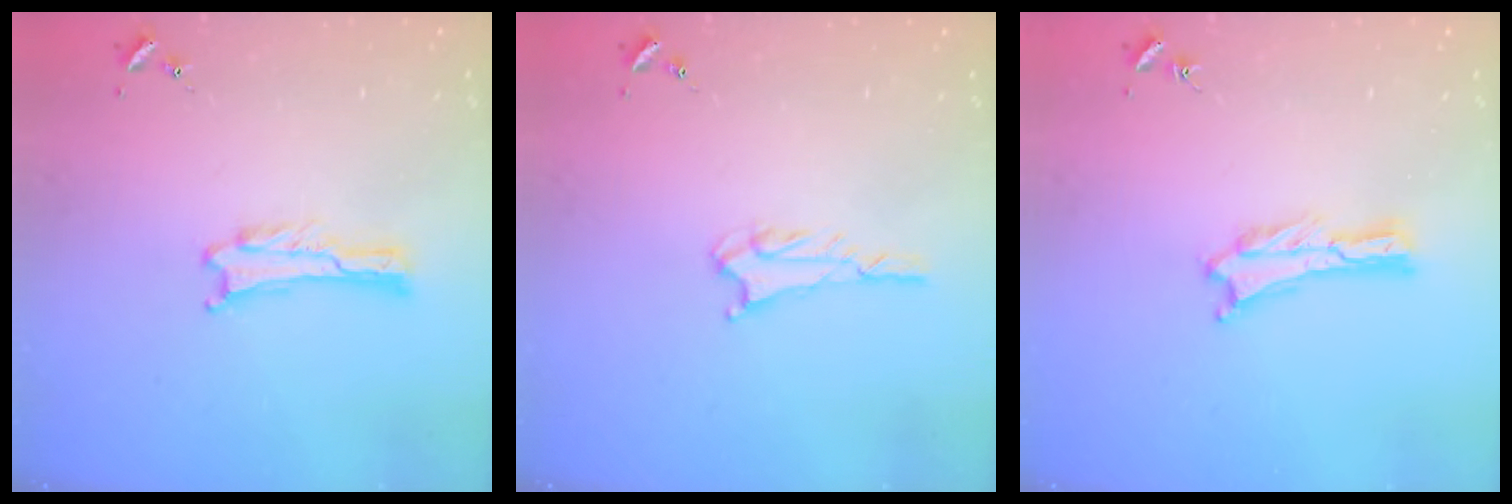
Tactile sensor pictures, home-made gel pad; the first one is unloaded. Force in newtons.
{"total": 1.6, "press": 1.6, "slide": 0.1}
{"total": 0.6, "press": 0.6, "slide": 0.2}